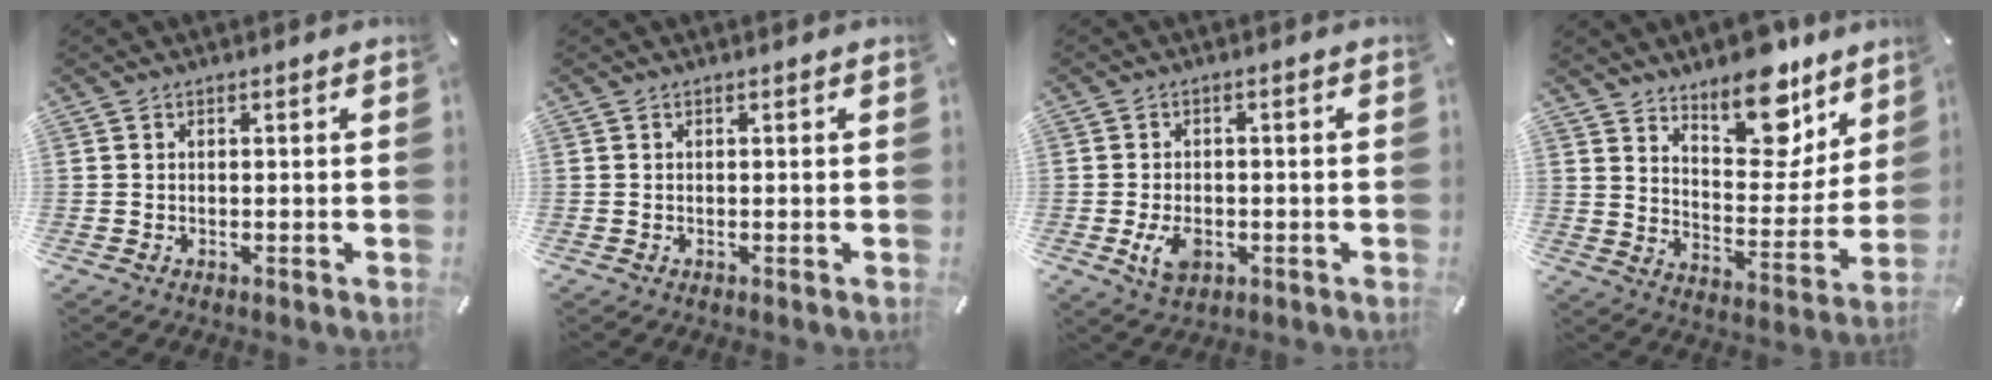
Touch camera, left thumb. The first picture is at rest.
{"total": 0.0}
{"total": 5.6, "force": [-1.6, 3.6, 3.9], "torque": [-0.091, 0.001, -0.031]}
{"total": 15.5, "force": [12.4, 6.9, 6.4], "torque": [-0.077, -0.097, 0.217]}